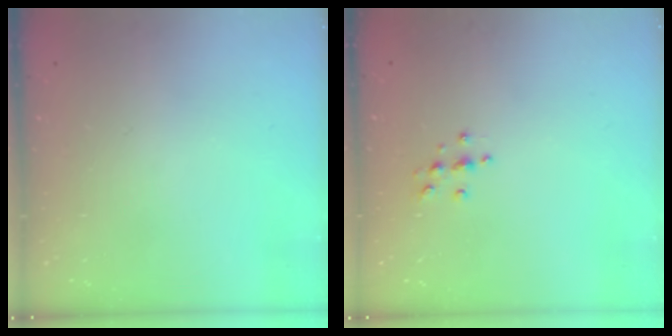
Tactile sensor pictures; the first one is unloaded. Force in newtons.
{"total": 4.6, "press": 4.5, "slide": 0.6}